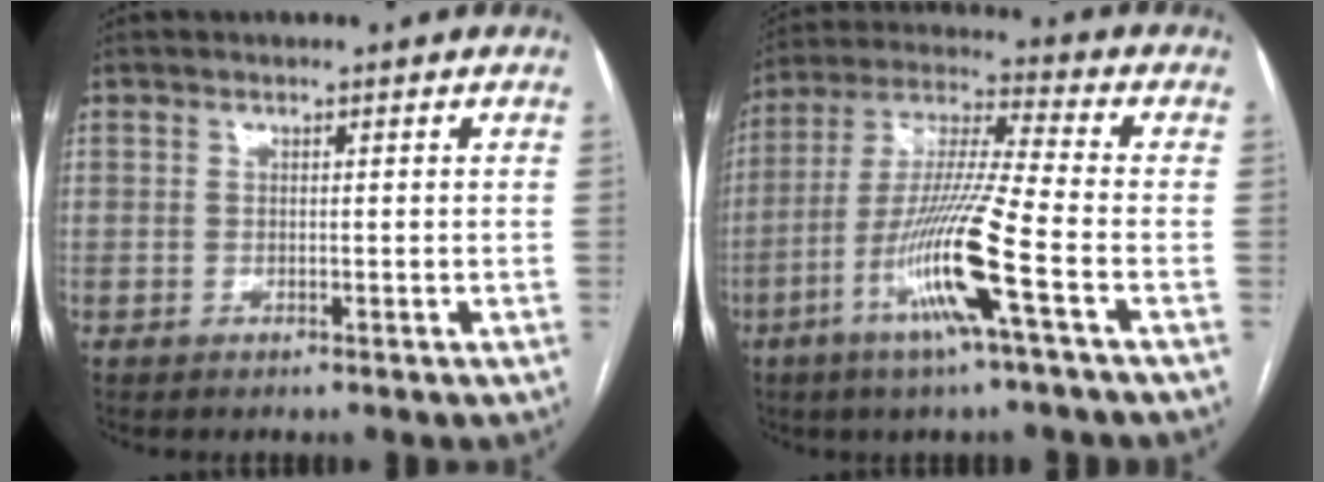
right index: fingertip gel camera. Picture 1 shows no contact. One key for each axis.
{"total": 14.4, "fx": -5.8, "fy": -0.7, "fz": 13.2, "tx": -0.266, "ty": -0.013, "tz": -0.115}